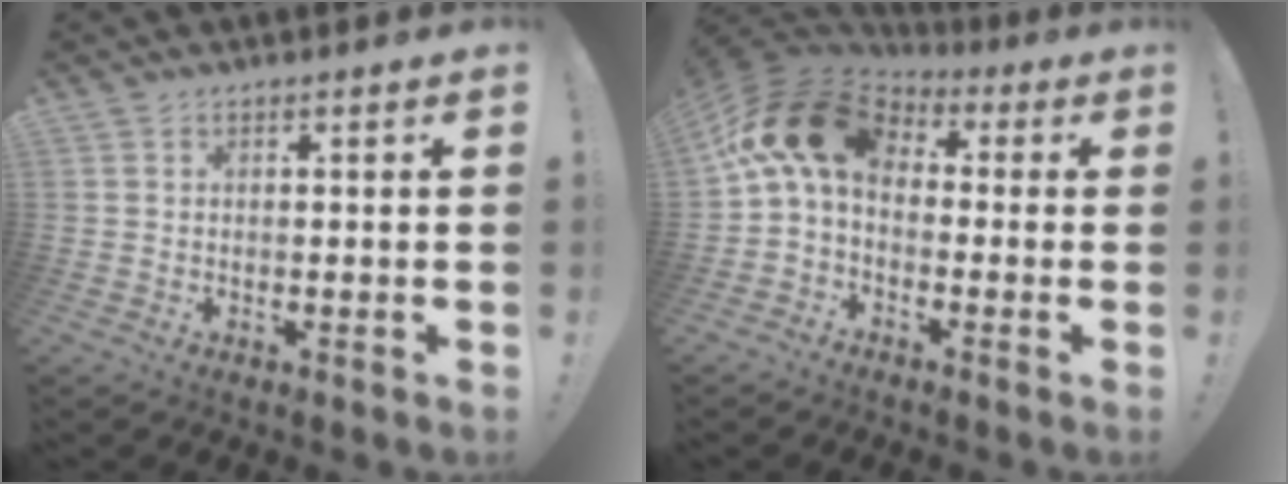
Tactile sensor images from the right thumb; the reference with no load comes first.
{"total": 15.9, "force": [3.0, 9.6, 12.3], "torque": [-0.231, 0.006, 0.059]}